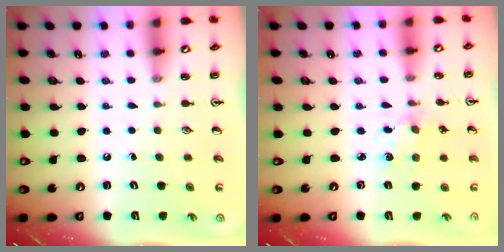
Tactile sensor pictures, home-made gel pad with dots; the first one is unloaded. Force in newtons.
{"total": 2.4, "press": 2.3, "slide": 0.4}